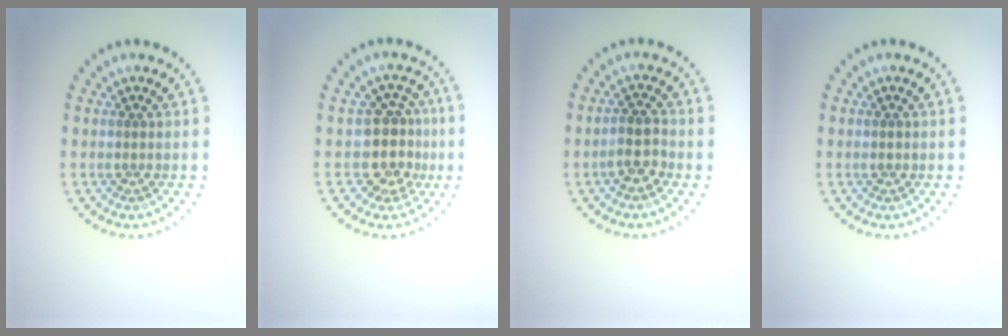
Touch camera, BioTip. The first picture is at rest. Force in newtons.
{"total": 3.5, "press": 2.9, "slide": 2.0}
{"total": 2.3, "press": 2.1, "slide": 0.9}
{"total": 0.8, "press": 0.8, "slide": 0.1}